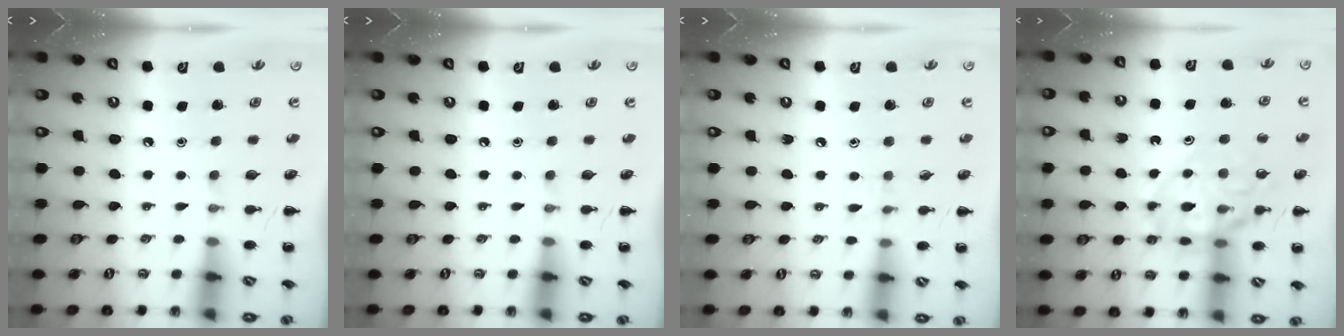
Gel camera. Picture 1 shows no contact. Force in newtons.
{"total": 0.0}
{"total": 5.7, "press": 5.2, "slide": 2.3}
{"total": 14.2, "press": 14.0, "slide": 2.6}